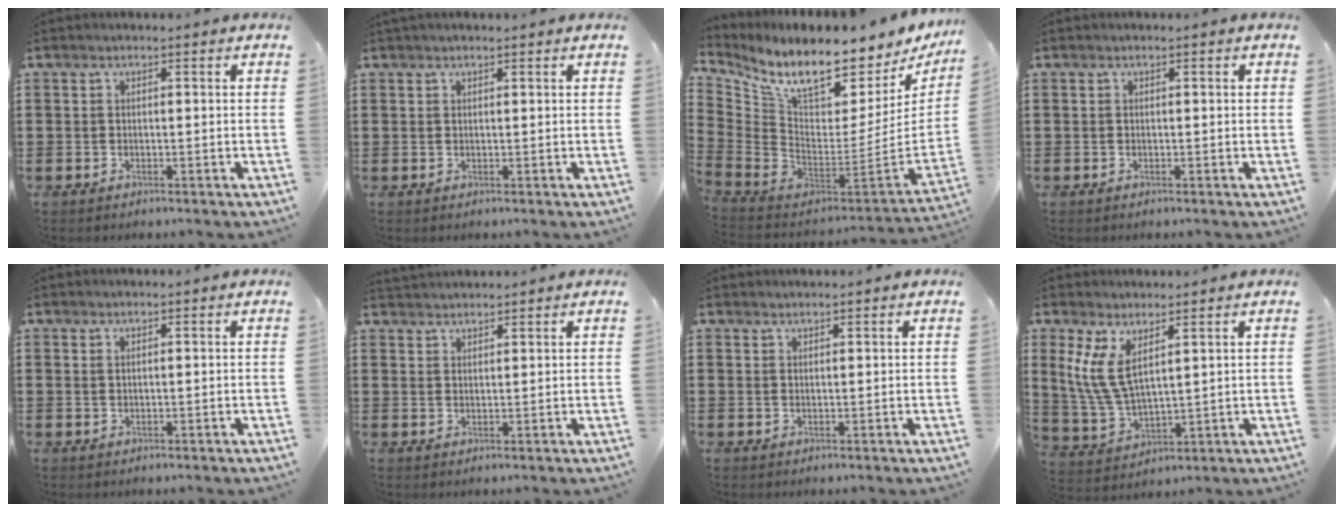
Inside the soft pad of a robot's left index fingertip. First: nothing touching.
{"total": 0.7, "force": [0.5, 0.1, 0.3], "torque": [-0.008, 0.000, 0.011]}
{"total": 9.5, "force": [7.3, 2.1, 5.7], "torque": [-0.132, -0.078, 0.120]}
{"total": 0.0}
{"total": 0.6, "force": [0.5, 0.2, 0.4], "torque": [-0.010, 0.002, 0.010]}
{"total": 1.9, "force": [1.9, 0.1, -0.1], "torque": [-0.004, 0.001, 0.038]}
{"total": 1.0, "force": [1.0, 0.1, 0.0], "torque": [-0.002, -0.001, 0.021]}
{"total": 7.6, "force": [3.9, 3.1, 5.7], "torque": [-0.144, -0.009, 0.069]}